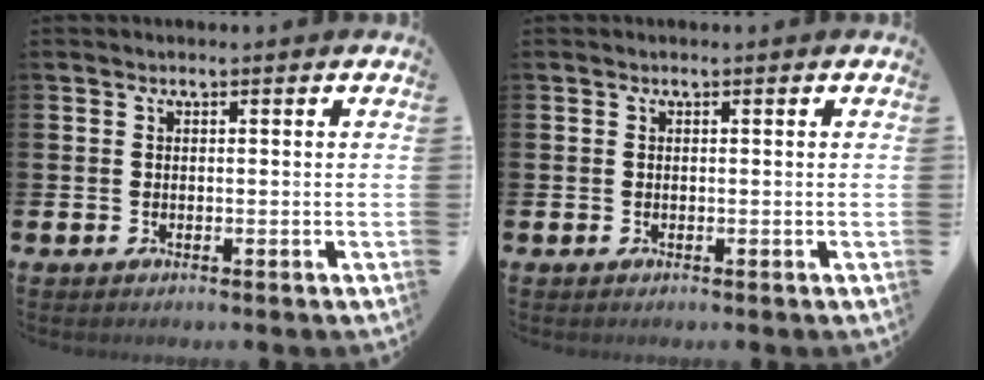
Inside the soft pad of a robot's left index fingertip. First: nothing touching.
{"total": 0.0}